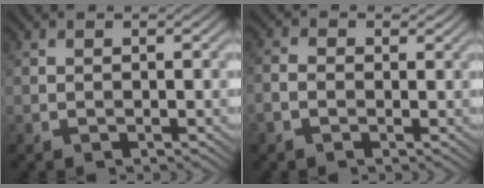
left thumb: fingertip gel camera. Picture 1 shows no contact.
{"total": 2.1, "force": [-0.7, 1.5, 1.3], "torque": [-0.032, 0.001, -0.021]}